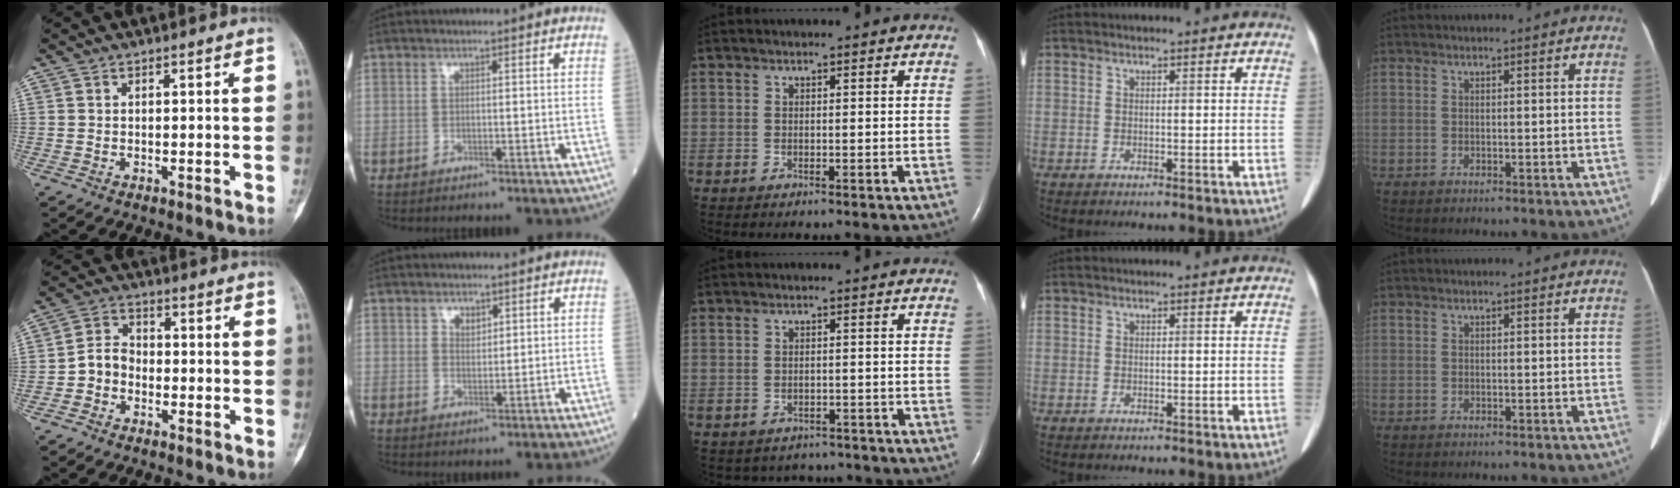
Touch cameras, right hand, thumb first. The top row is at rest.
{"thumb": {"total": 5.0, "force": [-1.8, 4.0, 2.4], "torque": [-0.027, 0.022, -0.044]}, "index": {"total": 2.1, "force": [1.1, 1.4, 1.1], "torque": [-0.017, 0.000, 0.021]}, "middle": {"total": 4.7, "force": [-4.1, 2.3, -0.2], "torque": [0.004, 0.013, -0.048]}}